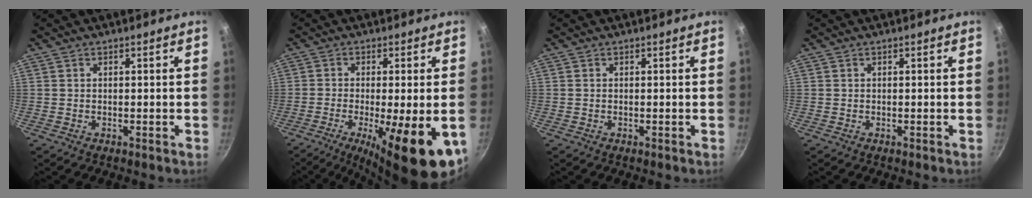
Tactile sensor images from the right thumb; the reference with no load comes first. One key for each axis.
{"total": 16.7, "fx": -5.8, "fy": 4.3, "fz": 15.1, "tx": -0.227, "ty": -0.013, "tz": -0.079}
{"total": 0.0}
{"total": 0.0}